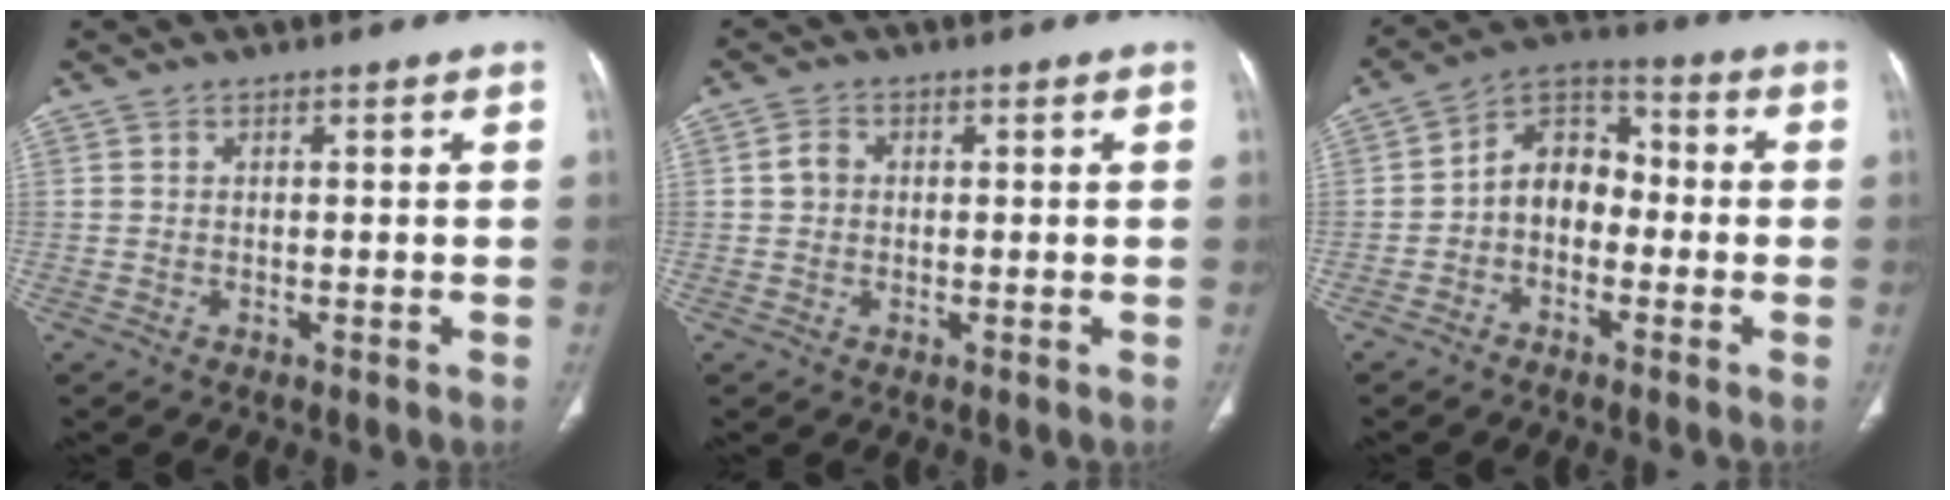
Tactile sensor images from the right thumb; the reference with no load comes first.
{"total": 2.4, "force": [0.2, 2.1, 1.2], "torque": [-0.018, 0.007, 0.002]}
{"total": 8.9, "force": [-1.7, 6.6, 5.7], "torque": [-0.064, 0.039, -0.048]}